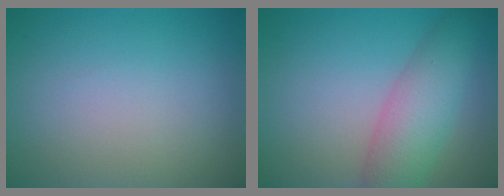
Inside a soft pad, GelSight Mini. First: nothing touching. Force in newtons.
{"total": 5.3, "press": 5.3, "slide": 0.2}